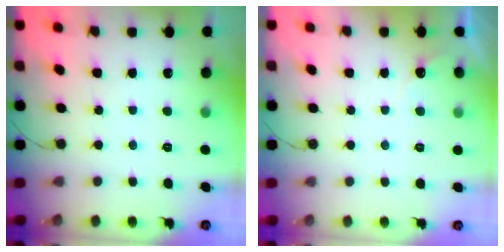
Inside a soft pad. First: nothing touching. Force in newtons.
{"total": 2.3, "press": 2.3, "slide": 0.1}